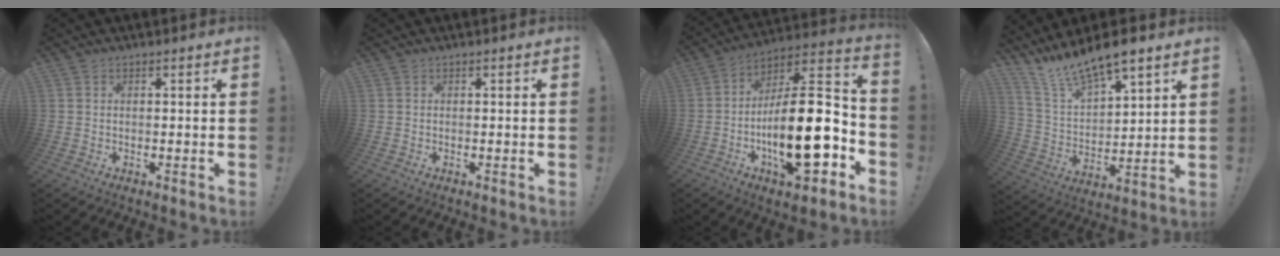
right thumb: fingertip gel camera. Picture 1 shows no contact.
{"total": 0.0}
{"total": 24.1, "force": [-5.8, 9.0, 21.6], "torque": [-0.365, 0.020, -0.095]}
{"total": 11.7, "force": [10.4, 2.7, 4.7], "torque": [-0.095, -0.090, 0.185]}